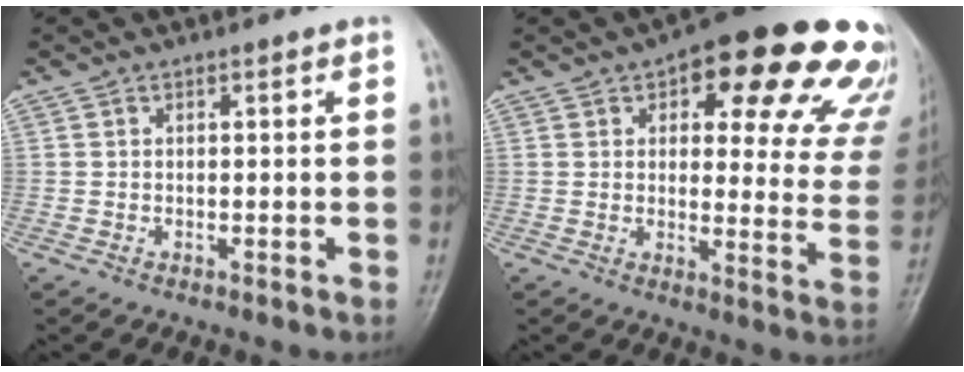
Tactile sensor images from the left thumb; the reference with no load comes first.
{"total": 24.6, "force": [14.3, 9.4, 17.6], "torque": [-0.172, -0.037, 0.164]}